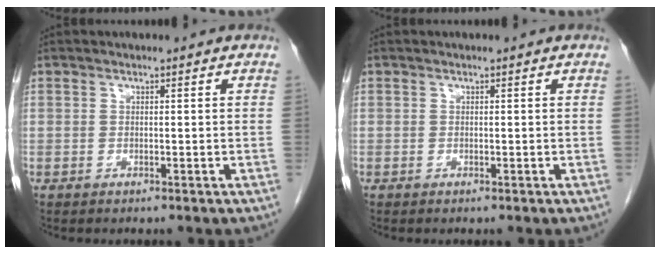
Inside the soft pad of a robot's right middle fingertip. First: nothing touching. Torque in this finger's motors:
{"motor_torque": [-0.55, -0.61, -0.20, -0.03]}